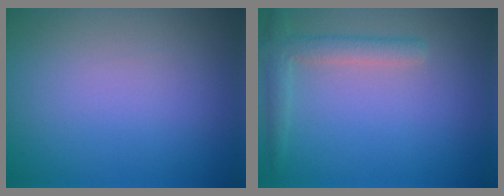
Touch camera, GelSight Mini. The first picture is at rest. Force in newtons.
{"total": 2.6, "press": 2.5, "slide": 0.2}